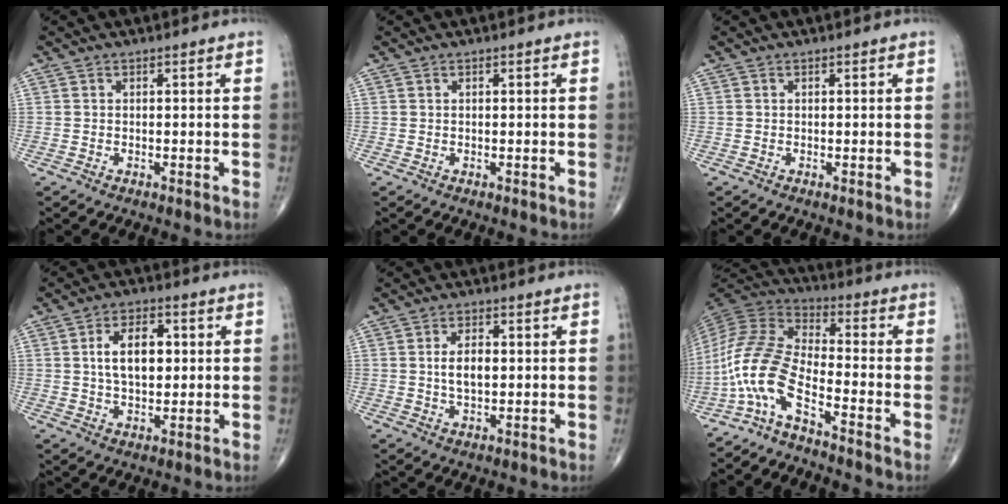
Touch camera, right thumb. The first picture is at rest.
{"total": 0.0}
{"total": 0.0}
{"total": 8.9, "force": [1.3, 5.2, 7.2], "torque": [-0.106, 0.006, 0.024]}
{"total": 5.0, "force": [0.4, 2.7, 4.1], "torque": [-0.071, 0.000, 0.007]}
{"total": 11.8, "force": [-6.7, 3.2, 9.1], "torque": [-0.212, 0.065, -0.144]}